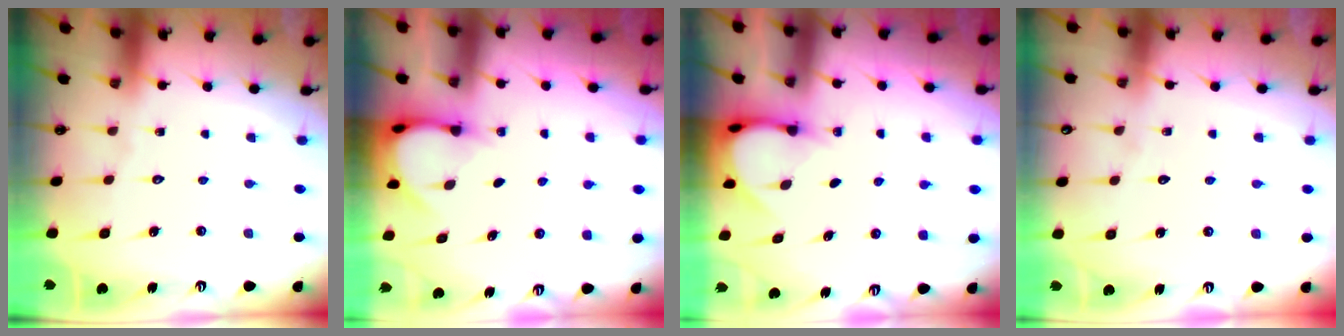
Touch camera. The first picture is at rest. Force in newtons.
{"total": 3.9, "press": 3.9, "slide": 0.3}
{"total": 3.9, "press": 3.9, "slide": 0.3}
{"total": 2.0, "press": 2.0, "slide": 0.2}